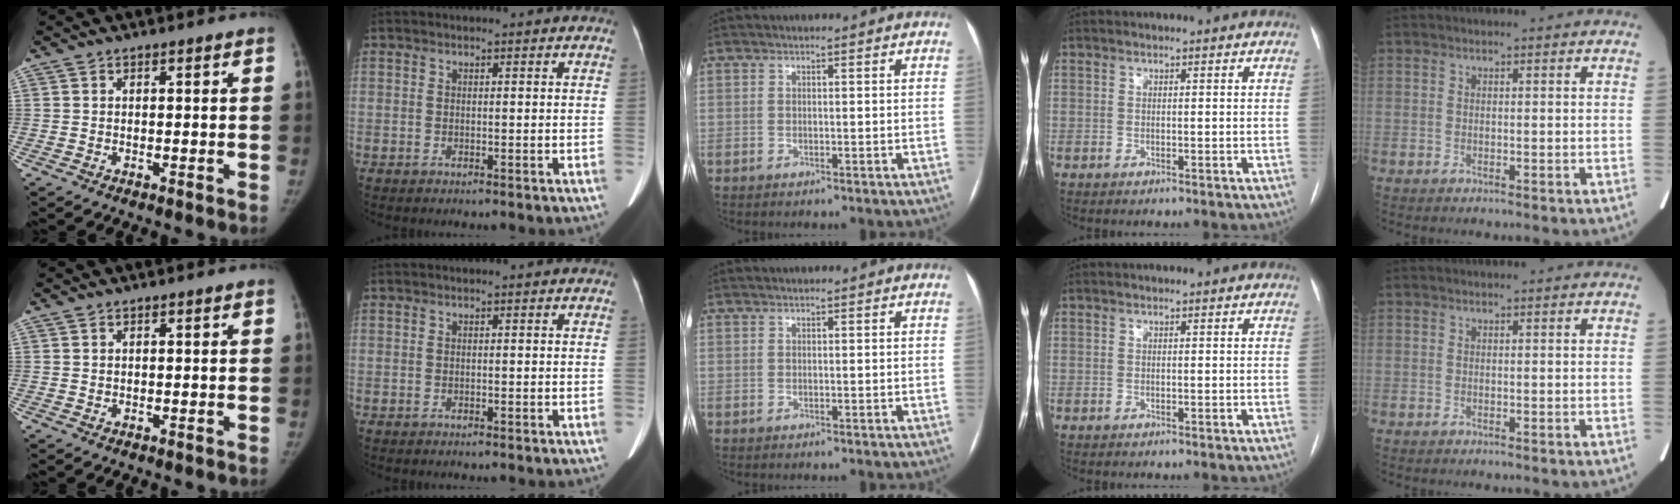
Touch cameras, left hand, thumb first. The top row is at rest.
{"thumb": {"total": 0.6, "force": [0.5, 0.3, 0.1], "torque": [0.001, -0.003, 0.007]}, "middle": {"total": 0.5, "force": [0.5, 0.0, 0.2], "torque": [-0.007, 0.015, 0.012]}}